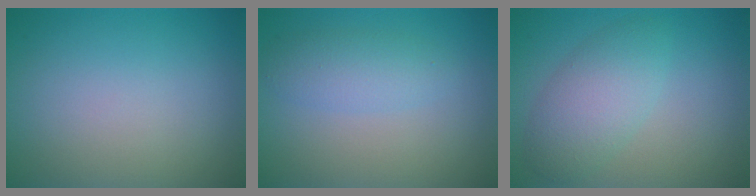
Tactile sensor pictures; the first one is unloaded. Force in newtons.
{"total": 2.4, "press": 2.4, "slide": 0.3}
{"total": 3.9, "press": 3.9, "slide": 0.1}